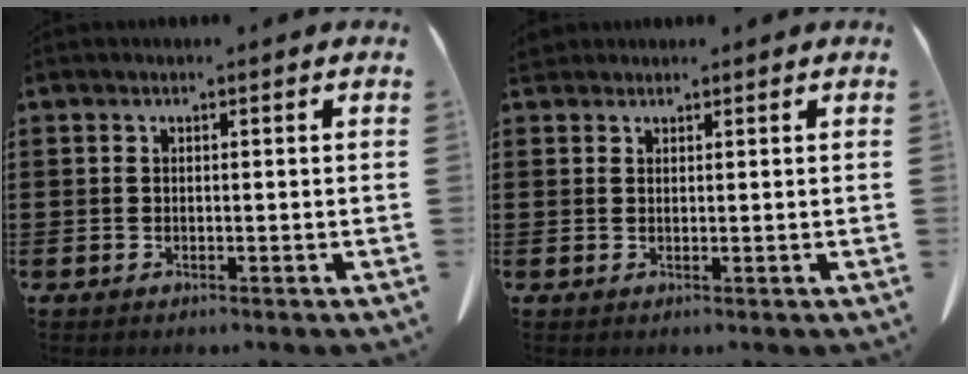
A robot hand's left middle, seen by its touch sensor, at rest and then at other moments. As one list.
[{"total": 1.4, "force": [1.3, 0.5, 0.2], "torque": [-0.010, 0.001, 0.028]}]